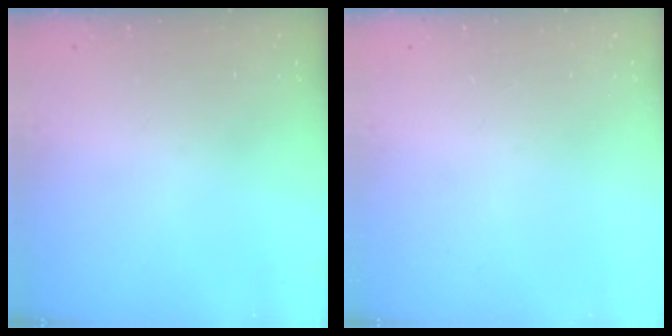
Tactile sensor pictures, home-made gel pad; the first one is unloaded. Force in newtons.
{"total": 0.0}